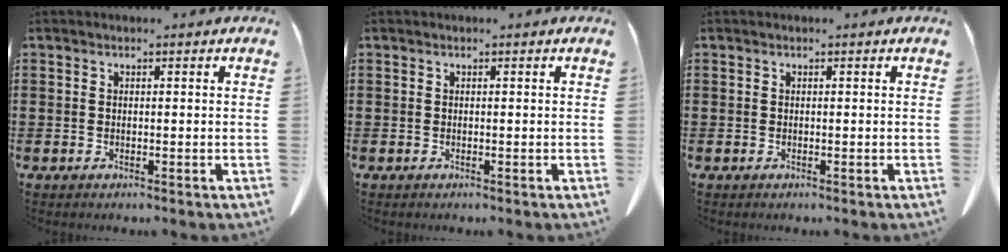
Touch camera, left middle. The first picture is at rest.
{"total": 0.0}
{"total": 0.0}